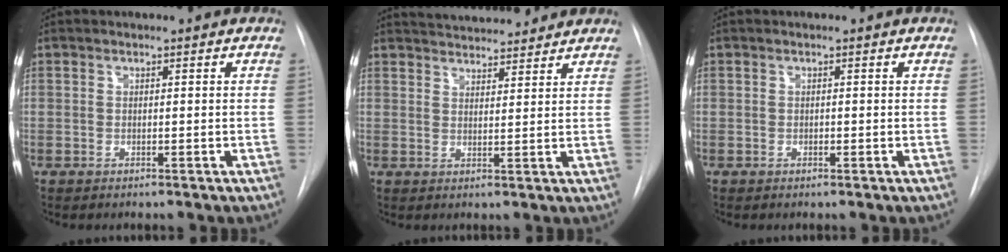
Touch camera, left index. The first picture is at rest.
{"total": 11.0, "force": [10.3, 2.2, 3.2], "torque": [-0.043, 0.017, 0.142]}
{"total": 0.0}